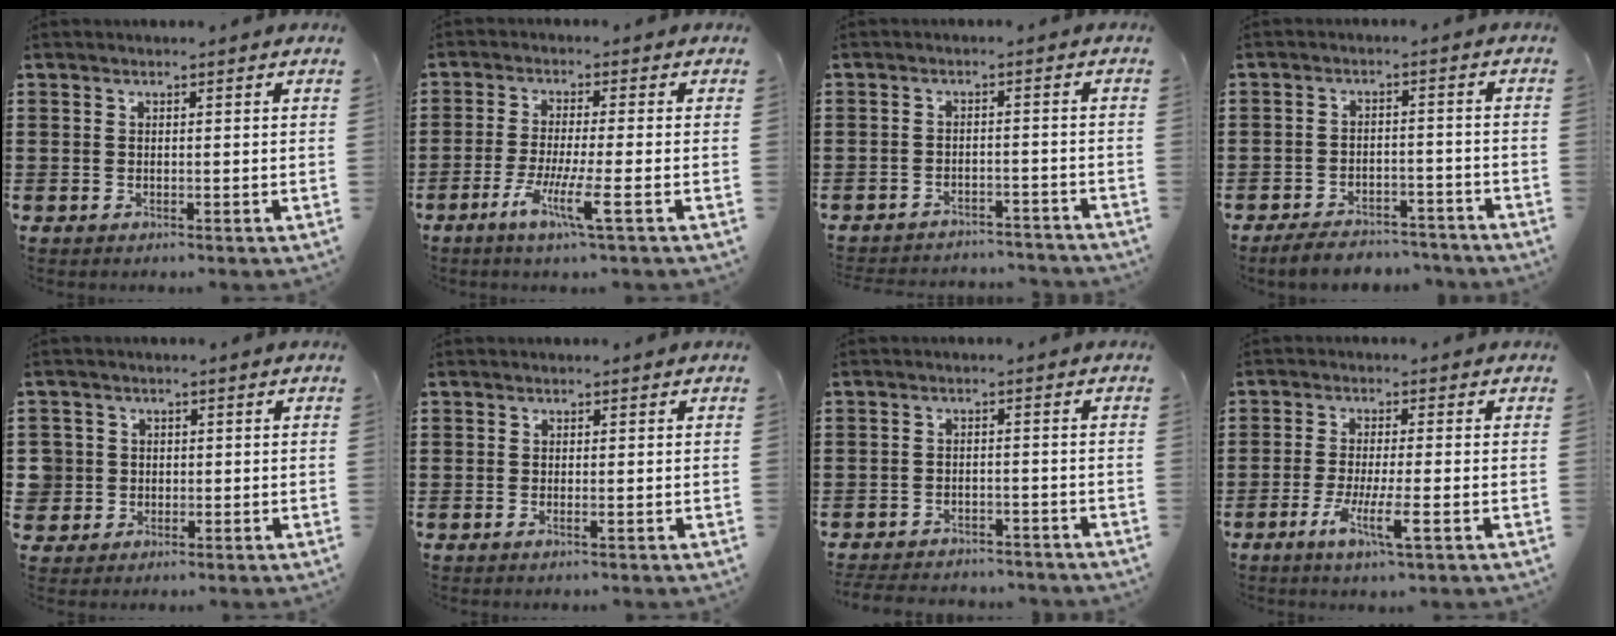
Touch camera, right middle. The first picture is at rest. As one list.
[{"total": 6.4, "force": [-3.1, -0.1, 5.6], "torque": [-0.110, -0.013, -0.059]}, {"total": 2.8, "force": [-2.8, 0.3, 0.1], "torque": [-0.007, 0.000, -0.060]}, {"total": 4.5, "force": [-4.2, 0.9, 1.0], "torque": [-0.025, 0.003, -0.086]}, {"total": 3.5, "force": [-0.3, 3.4, 0.3], "torque": [-0.031, 0.006, -0.013]}, {"total": 0.5, "force": [-0.2, 0.0, 0.5], "torque": [-0.009, -0.002, -0.004]}, {"total": 3.3, "force": [-3.2, 0.4, 0.2], "torque": [-0.007, -0.001, -0.068]}, {"total": 6.1, "force": [-2.7, 0.6, 5.4], "torque": [-0.099, -0.010, -0.048]}]